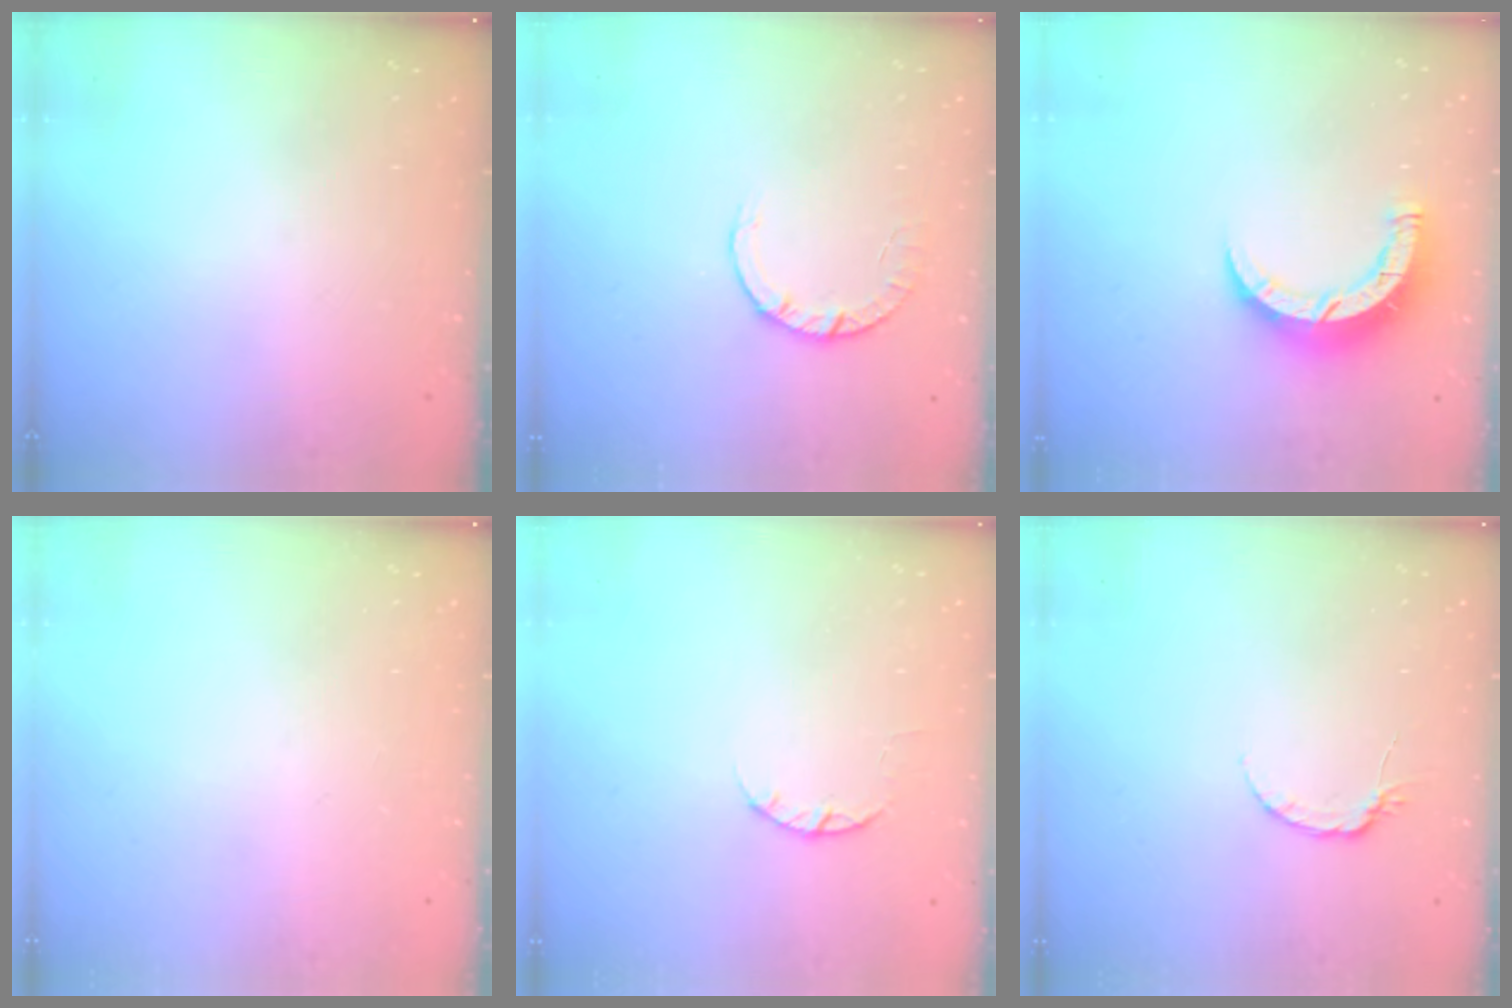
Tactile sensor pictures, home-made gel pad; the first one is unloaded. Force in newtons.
{"total": 2.8, "press": 2.8, "slide": 0.4}
{"total": 7.9, "press": 7.9, "slide": 0.5}
{"total": 0.0}
{"total": 2.4, "press": 2.4, "slide": 0.4}
{"total": 5.3, "press": 5.2, "slide": 0.6}